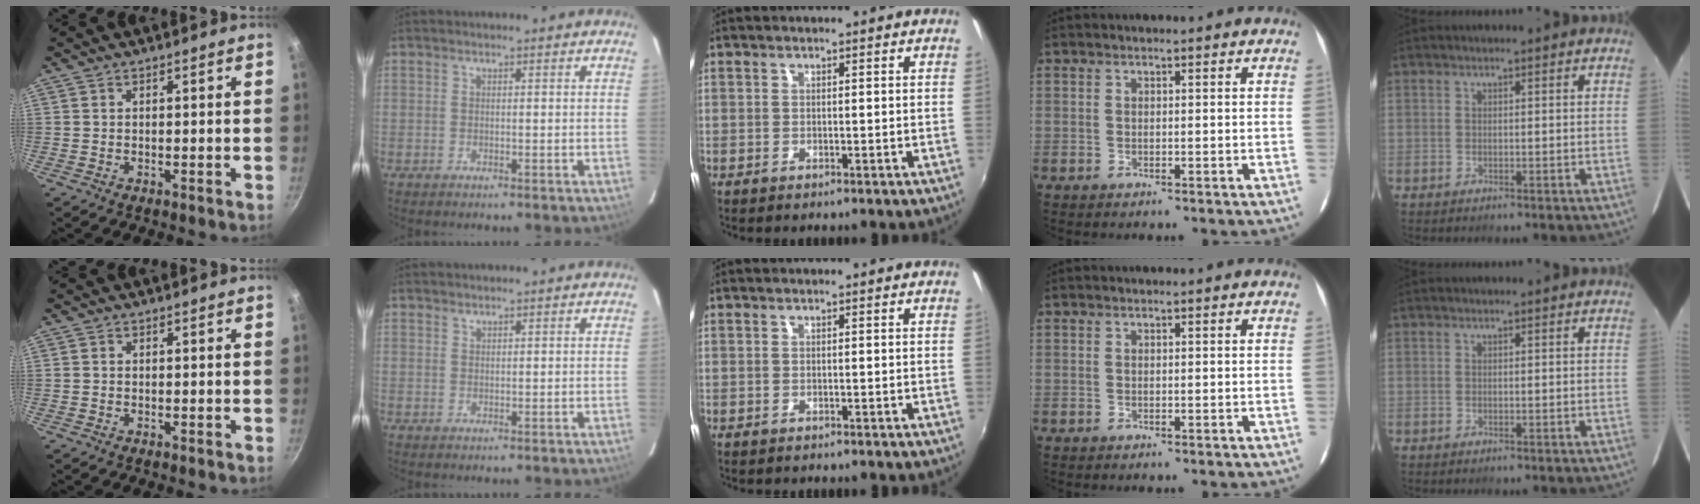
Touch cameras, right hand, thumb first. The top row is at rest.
{"index": {"total": 0.7, "force": [0.6, 0.2, 0.0], "torque": [0.000, 0.001, 0.013]}}